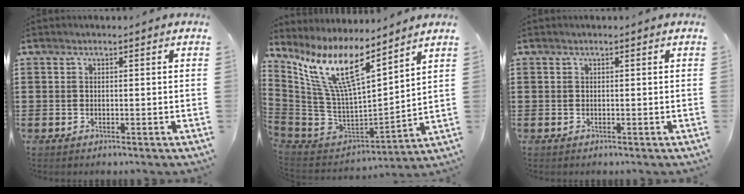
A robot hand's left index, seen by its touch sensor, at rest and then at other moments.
{"total": 13.6, "force": [8.2, 3.4, 10.3], "torque": [-0.243, -0.055, 0.138]}
{"total": 0.0}